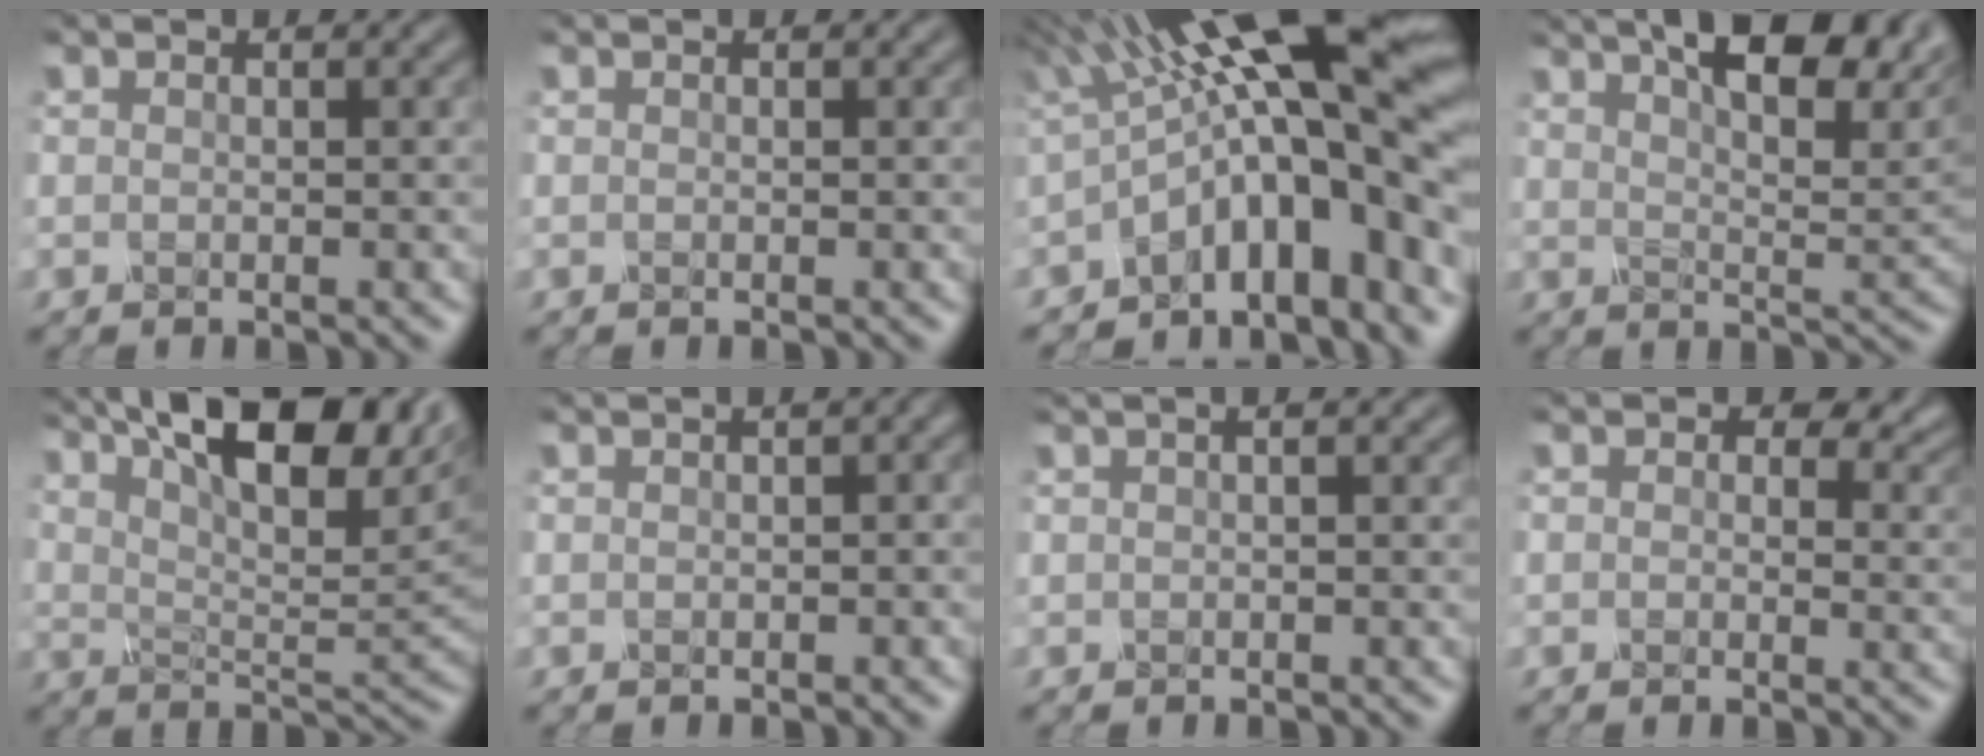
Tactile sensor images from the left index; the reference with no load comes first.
{"total": 0.0}
{"total": 16.2, "force": [0.7, 5.6, 15.1], "torque": [-0.199, 0.016, 0.009]}
{"total": 12.6, "force": [6.9, 4.7, 9.5], "torque": [-0.119, 0.026, 0.100]}
{"total": 13.9, "force": [7.9, 5.1, 10.2], "torque": [-0.150, 0.027, 0.118]}
{"total": 1.5, "force": [0.2, 0.4, 1.4], "torque": [-0.014, 0.007, 0.005]}
{"total": 1.5, "force": [0.6, 0.4, 1.3], "torque": [-0.020, 0.003, 0.003]}
{"total": 4.9, "force": [2.3, 3.0, 3.0], "torque": [-0.033, -0.007, 0.023]}